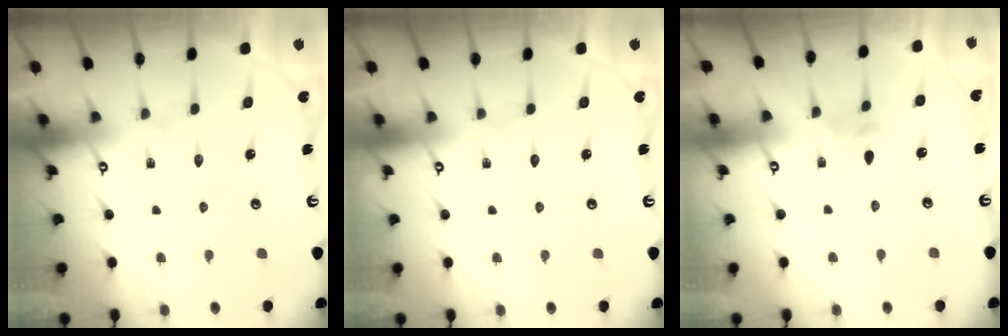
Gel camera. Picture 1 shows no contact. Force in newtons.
{"total": 0.0}
{"total": 2.4, "press": 2.3, "slide": 0.6}